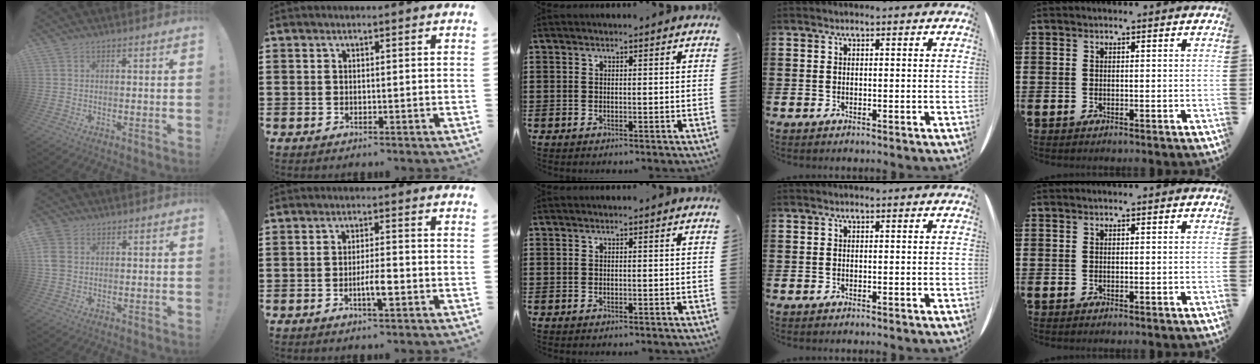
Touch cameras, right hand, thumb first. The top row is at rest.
{"thumb": {"total": 5.4, "force": [1.3, 4.3, 3.0], "torque": [-0.067, 0.002, 0.028]}, "index": {"total": 4.2, "force": [-1.5, 0.8, 3.8], "torque": [-0.071, -0.002, -0.029]}}